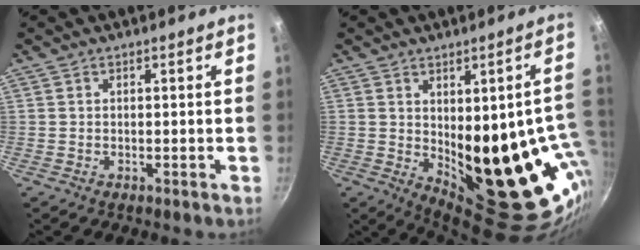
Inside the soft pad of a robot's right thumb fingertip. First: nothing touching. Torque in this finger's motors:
{"motor_torque": [2.37, 2.64, 2.17, -0.61, 0.55]}